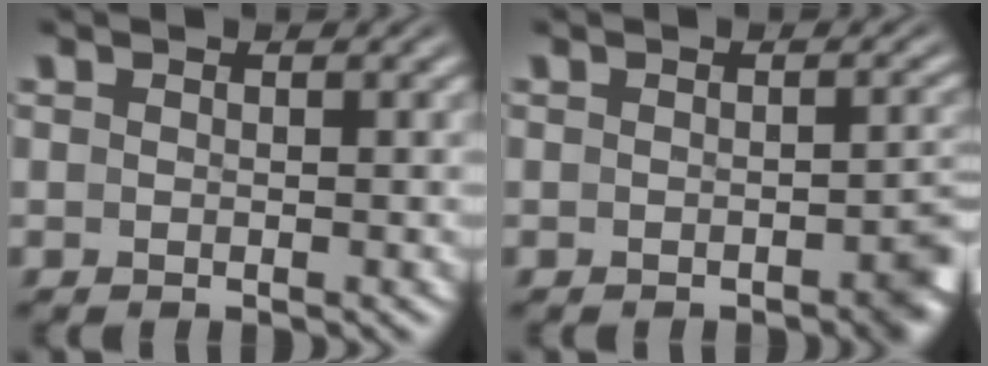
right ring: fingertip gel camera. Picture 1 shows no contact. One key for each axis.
{"total": 2.1, "fx": -1.2, "fy": 0.6, "fz": 1.6, "tx": -0.019, "ty": 0.002, "tz": -0.021}